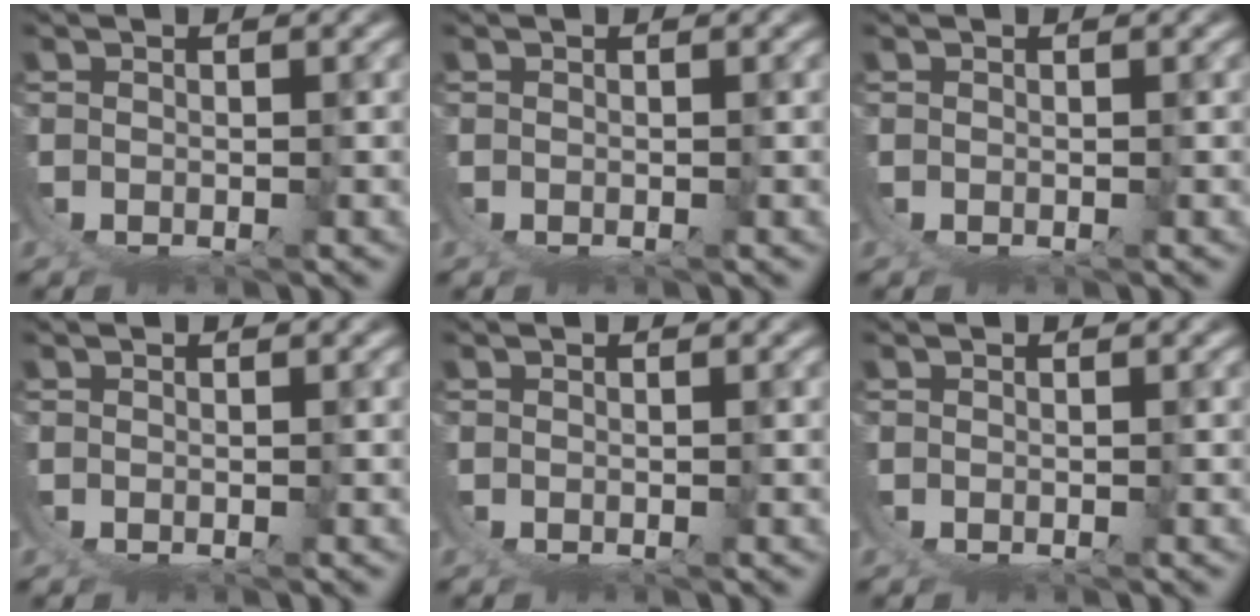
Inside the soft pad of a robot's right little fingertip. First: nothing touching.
{"total": 0.0}
{"total": 0.0}
{"total": 0.0}
{"total": 0.0}
{"total": 0.0}